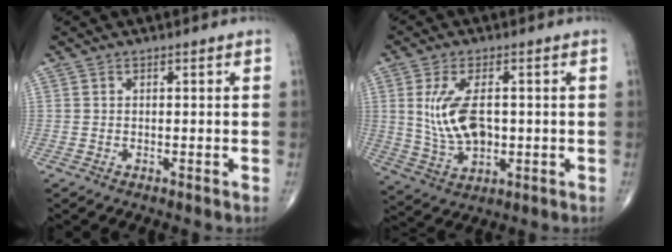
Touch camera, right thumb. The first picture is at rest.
{"total": 10.4, "force": [0.9, 5.6, 8.7], "torque": [-0.168, -0.006, 0.029]}